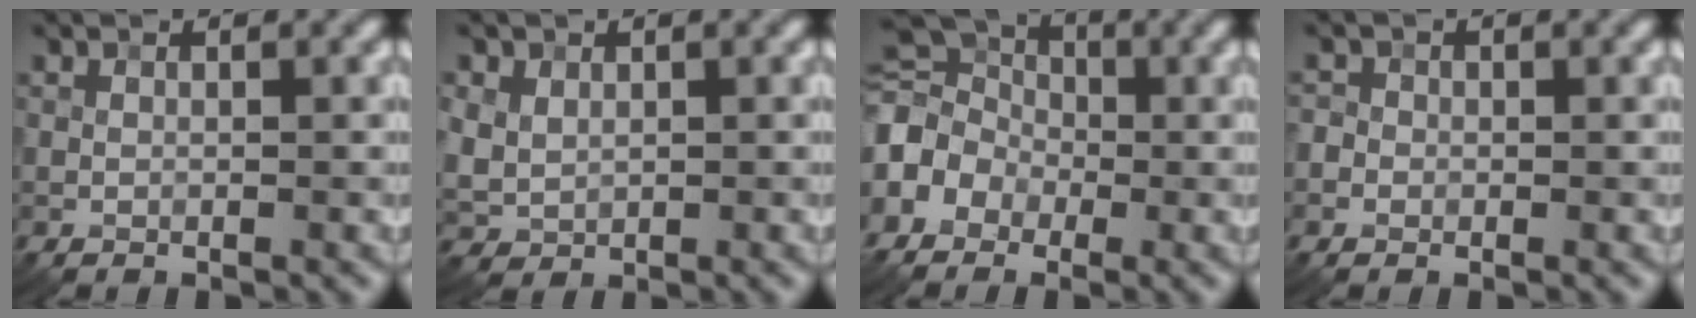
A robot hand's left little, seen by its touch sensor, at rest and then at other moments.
{"total": 2.6, "force": [0.9, 2.1, 1.3], "torque": [-0.031, -0.002, 0.020]}
{"total": 8.5, "force": [-1.4, 7.0, 4.7], "torque": [-0.101, 0.014, -0.056]}
{"total": 1.5, "force": [0.0, 1.4, 0.5], "torque": [0.004, 0.006, -0.010]}